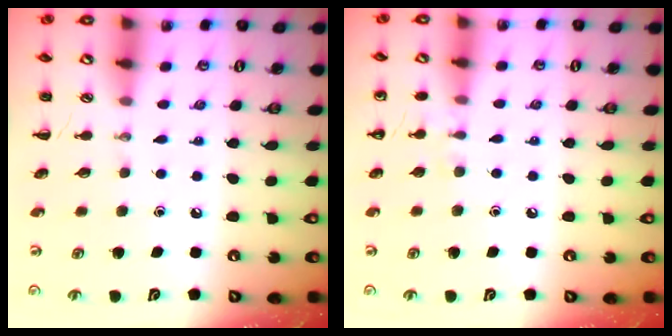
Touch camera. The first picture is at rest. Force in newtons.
{"total": 5.6, "press": 5.4, "slide": 1.6}